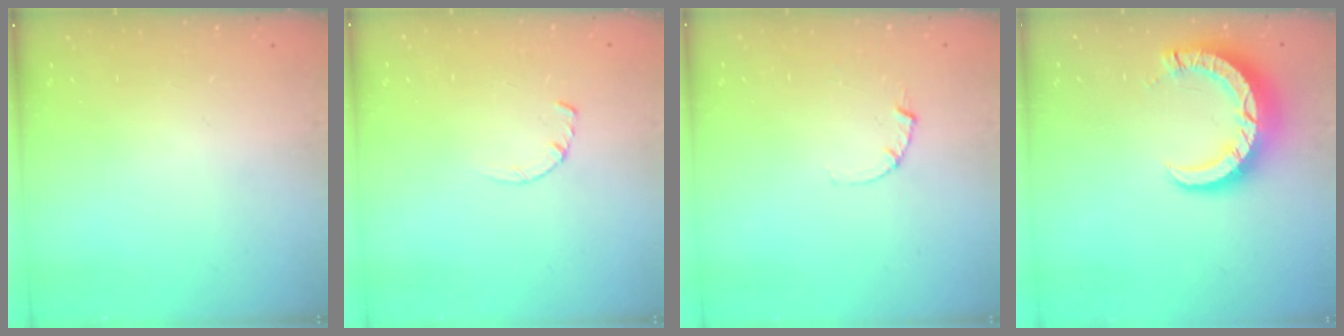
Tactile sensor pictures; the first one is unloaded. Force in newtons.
{"total": 2.8, "press": 2.8, "slide": 0.4}
{"total": 2.5, "press": 2.5, "slide": 0.3}
{"total": 8.5, "press": 8.4, "slide": 0.8}